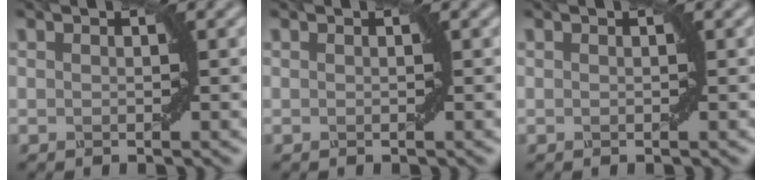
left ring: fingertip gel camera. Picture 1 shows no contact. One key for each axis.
{"total": 0.0}
{"total": 0.0}